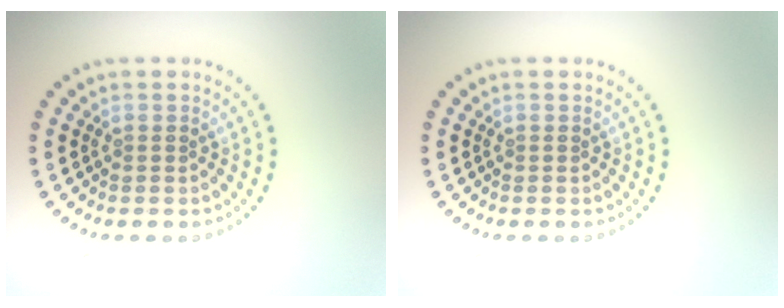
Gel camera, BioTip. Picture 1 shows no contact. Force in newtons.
{"total": 0.0}